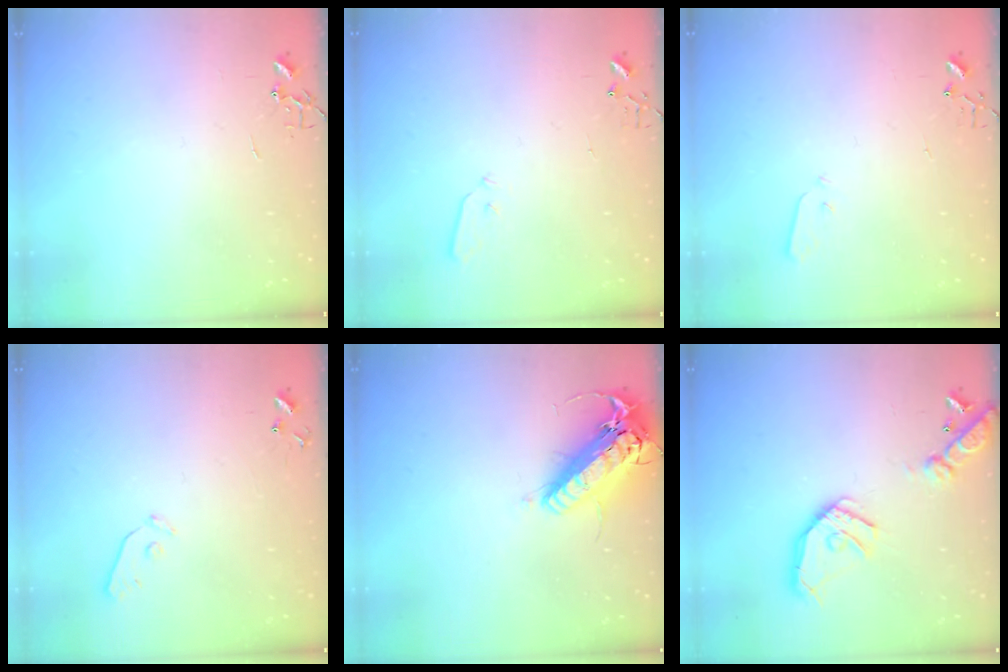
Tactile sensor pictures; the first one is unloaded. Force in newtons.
{"total": 3.5, "press": 3.5, "slide": 0.6}
{"total": 2.8, "press": 2.7, "slide": 0.4}
{"total": 4.9, "press": 4.9, "slide": 0.5}
{"total": 19.5, "press": 19.1, "slide": 3.7}
{"total": 17.3, "press": 17.0, "slide": 2.8}